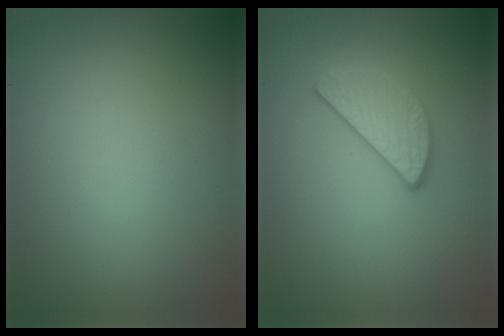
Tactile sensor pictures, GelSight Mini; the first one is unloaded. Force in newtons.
{"total": 3.0, "press": 2.6, "slide": 1.3}